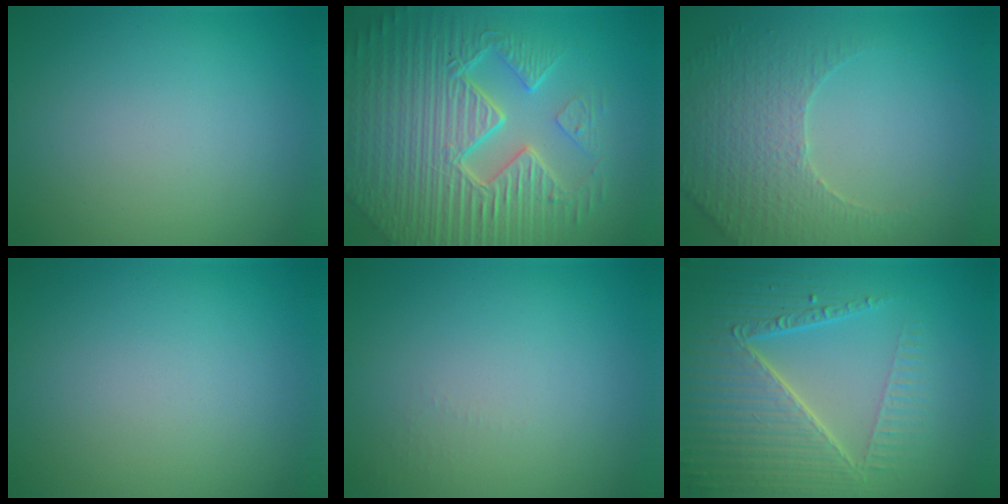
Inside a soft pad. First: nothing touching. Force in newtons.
{"total": 11.3, "press": 7.2, "slide": 8.6}
{"total": 3.8, "press": 3.7, "slide": 1.0}
{"total": 0.0}
{"total": 0.6, "press": 0.6, "slide": 0.3}
{"total": 7.9, "press": 5.8, "slide": 5.3}